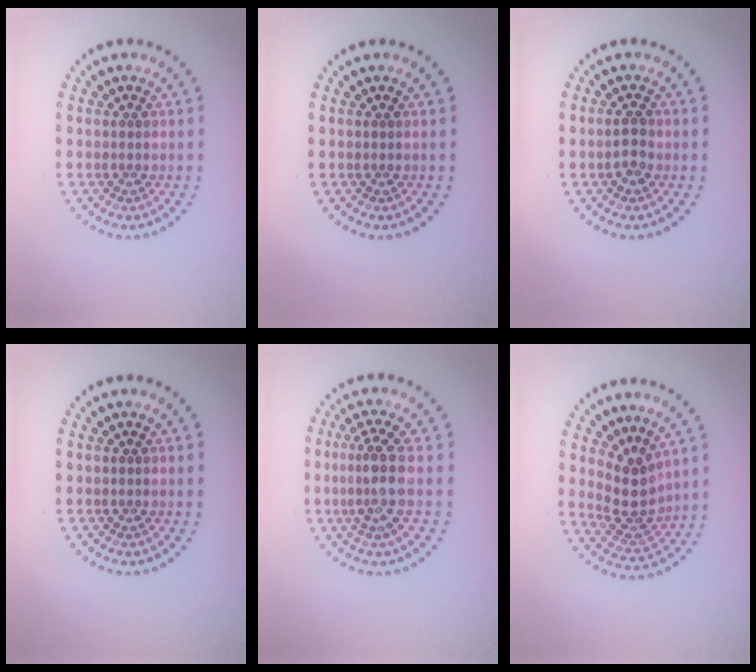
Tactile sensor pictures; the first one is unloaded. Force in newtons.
{"total": 0.0}
{"total": 1.9, "press": 1.9, "slide": 0.1}
{"total": 0.0}
{"total": 3.1, "press": 2.4, "slide": 1.9}
{"total": 3.6, "press": 3.1, "slide": 1.8}